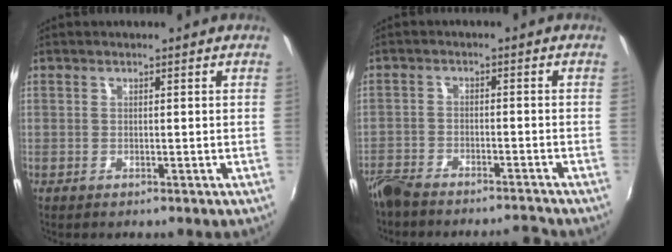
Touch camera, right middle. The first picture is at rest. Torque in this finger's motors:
{"motor_torque": [1.07, -1.07, 0.92, 0.21]}